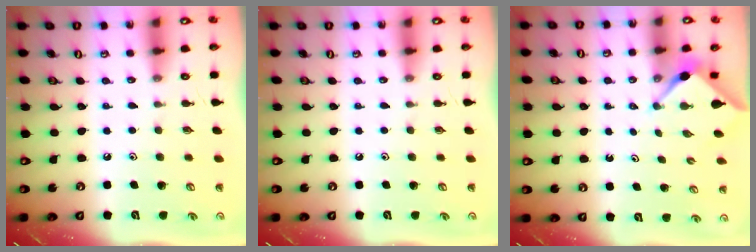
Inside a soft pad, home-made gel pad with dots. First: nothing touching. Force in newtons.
{"total": 0.0}
{"total": 2.9, "press": 2.9, "slide": 0.2}